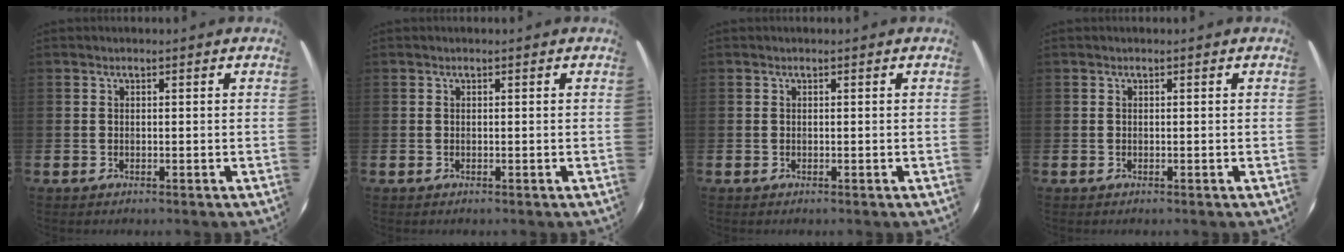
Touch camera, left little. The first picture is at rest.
{"total": 0.0}
{"total": 0.0}
{"total": 0.0}